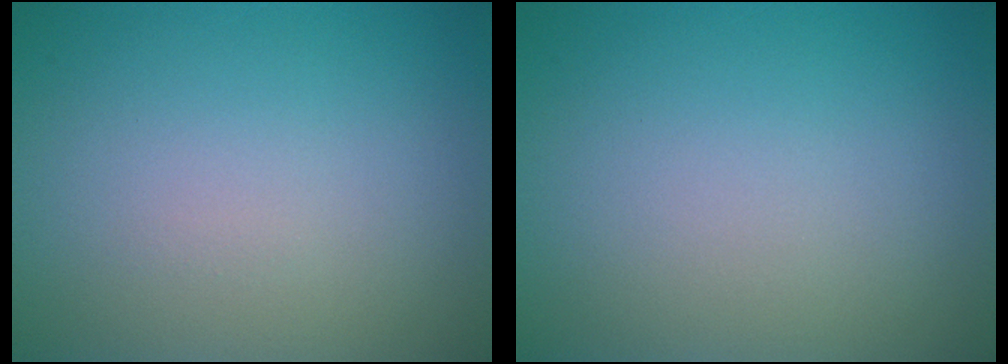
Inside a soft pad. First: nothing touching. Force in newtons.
{"total": 0.0}